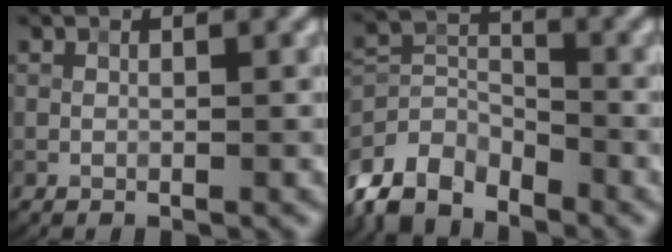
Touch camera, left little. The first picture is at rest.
{"total": 6.0, "force": [-5.0, 2.7, 1.9], "torque": [-0.038, -0.010, -0.109]}